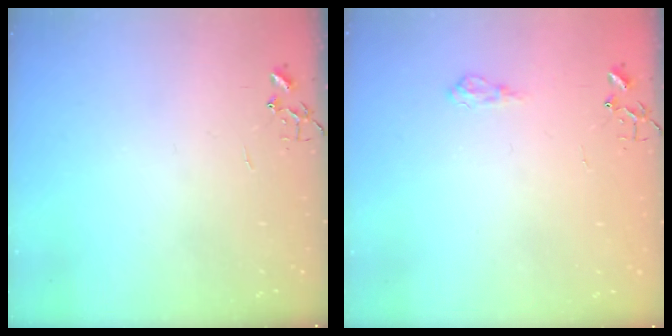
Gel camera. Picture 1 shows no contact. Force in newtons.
{"total": 7.0, "press": 7.0, "slide": 0.8}